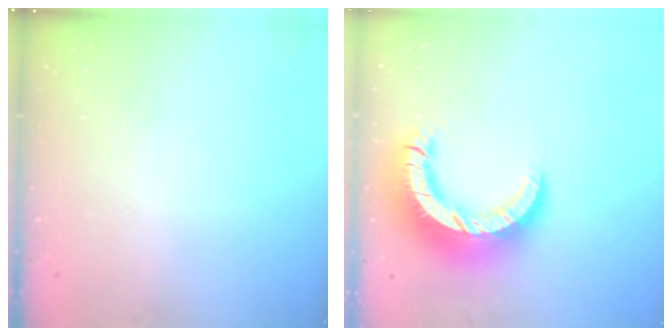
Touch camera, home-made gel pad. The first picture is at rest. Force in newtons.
{"total": 14.4, "press": 14.3, "slide": 1.7}